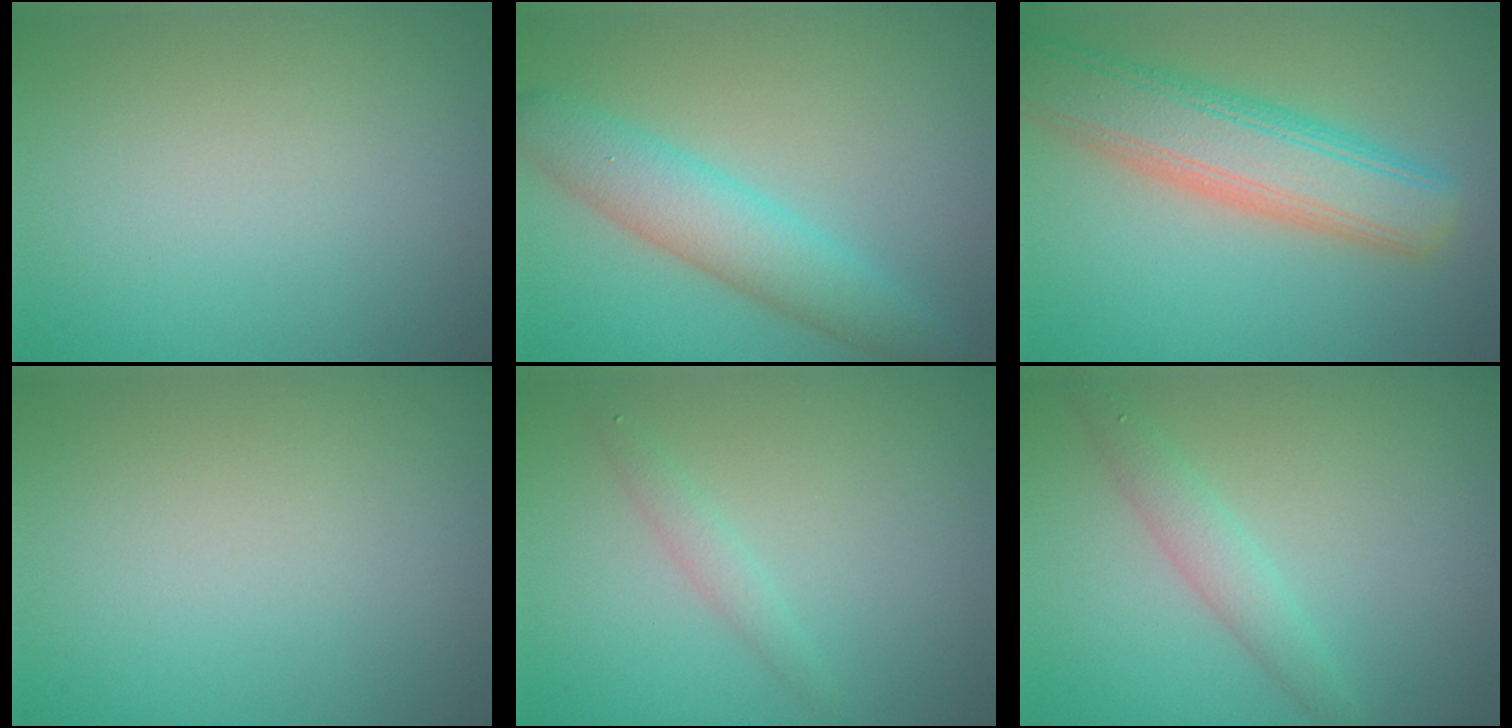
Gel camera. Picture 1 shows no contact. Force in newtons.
{"total": 5.2, "press": 5.2, "slide": 0.1}
{"total": 7.7, "press": 7.7, "slide": 0.6}
{"total": 0.0}
{"total": 1.3, "press": 1.3, "slide": 0.0}
{"total": 2.2, "press": 2.2, "slide": 0.1}